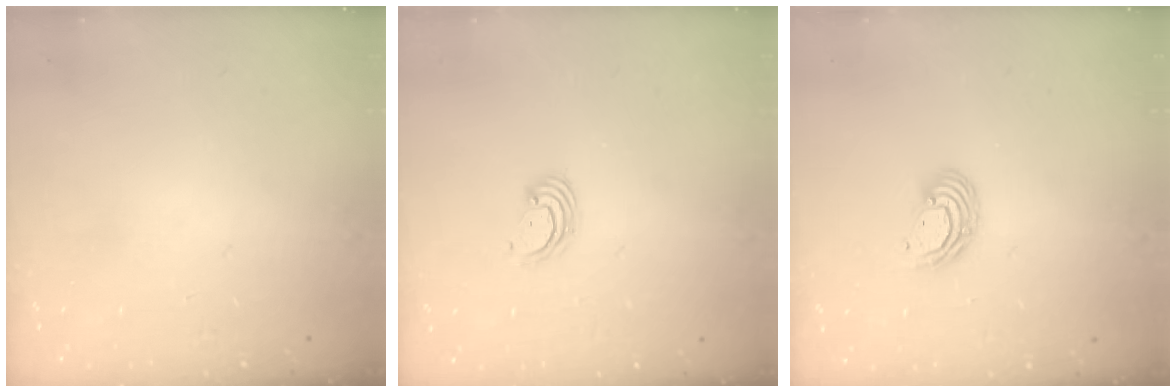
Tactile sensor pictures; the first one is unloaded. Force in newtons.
{"total": 2.4, "press": 2.4, "slide": 0.2}
{"total": 6.7, "press": 6.6, "slide": 0.7}